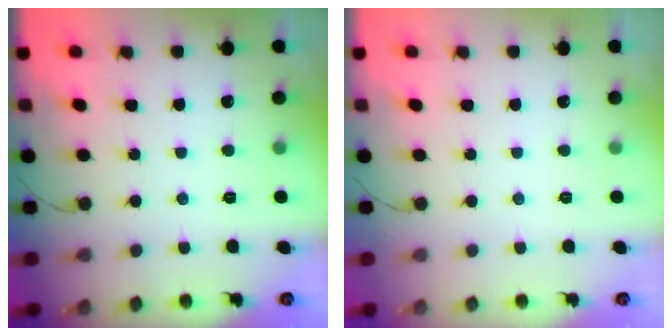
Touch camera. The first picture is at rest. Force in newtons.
{"total": 0.0}